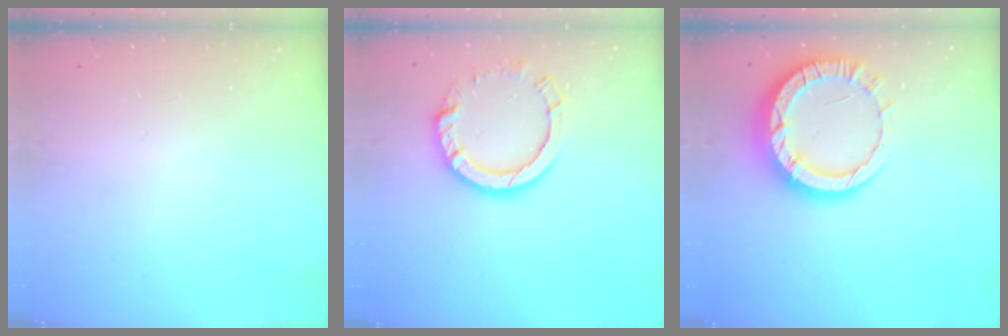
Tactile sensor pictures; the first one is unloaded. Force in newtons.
{"total": 10.8, "press": 10.7, "slide": 1.0}
{"total": 12.6, "press": 12.6, "slide": 1.1}